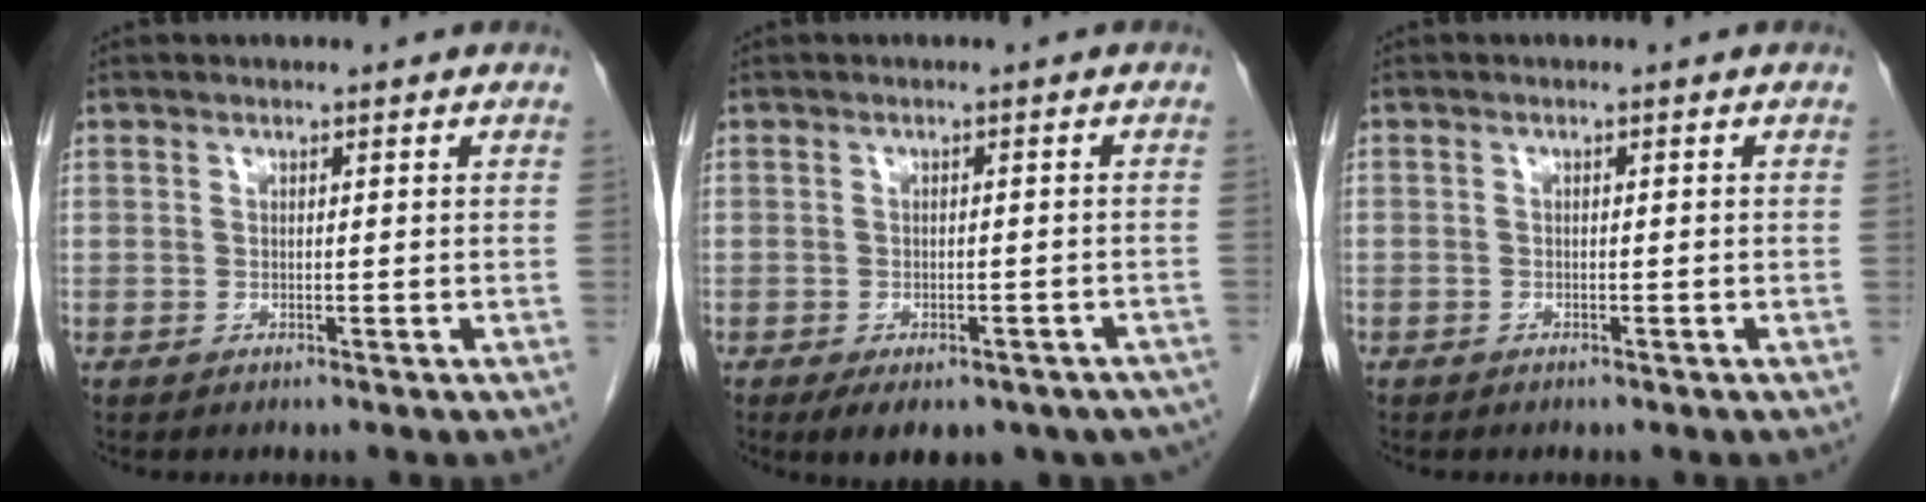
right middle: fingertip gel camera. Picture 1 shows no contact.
{"total": 14.6, "force": [-10.7, 6.9, 7.1], "torque": [-0.092, -0.001, -0.119]}
{"total": 0.7, "force": [-0.5, 0.4, 0.1], "torque": [-0.007, 0.003, -0.011]}